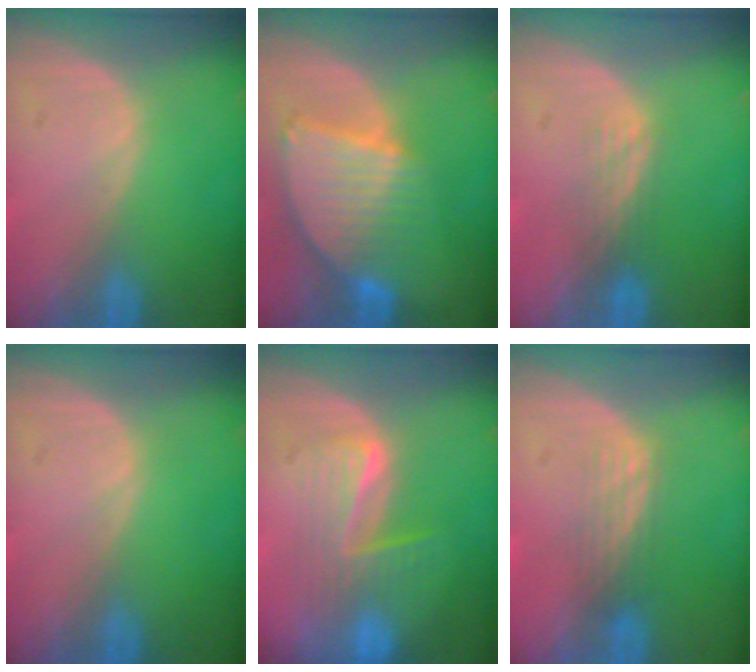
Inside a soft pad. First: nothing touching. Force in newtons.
{"total": 8.6, "press": 7.5, "slide": 4.2}
{"total": 2.2, "press": 2.2, "slide": 0.2}
{"total": 0.0}
{"total": 6.5, "press": 6.4, "slide": 1.2}
{"total": 2.9, "press": 2.5, "slide": 1.5}